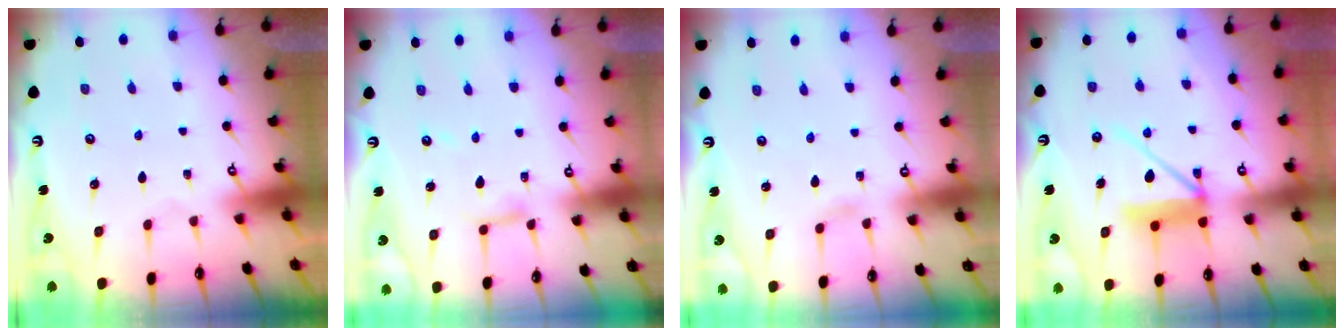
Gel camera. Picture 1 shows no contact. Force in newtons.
{"total": 6.5, "press": 6.5, "slide": 0.6}
{"total": 1.2, "press": 1.2, "slide": 0.1}
{"total": 9.8, "press": 9.7, "slide": 1.4}